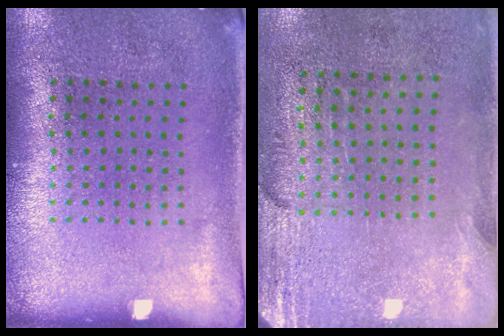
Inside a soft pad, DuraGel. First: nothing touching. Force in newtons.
{"total": 2.8, "press": 2.5, "slide": 1.4}